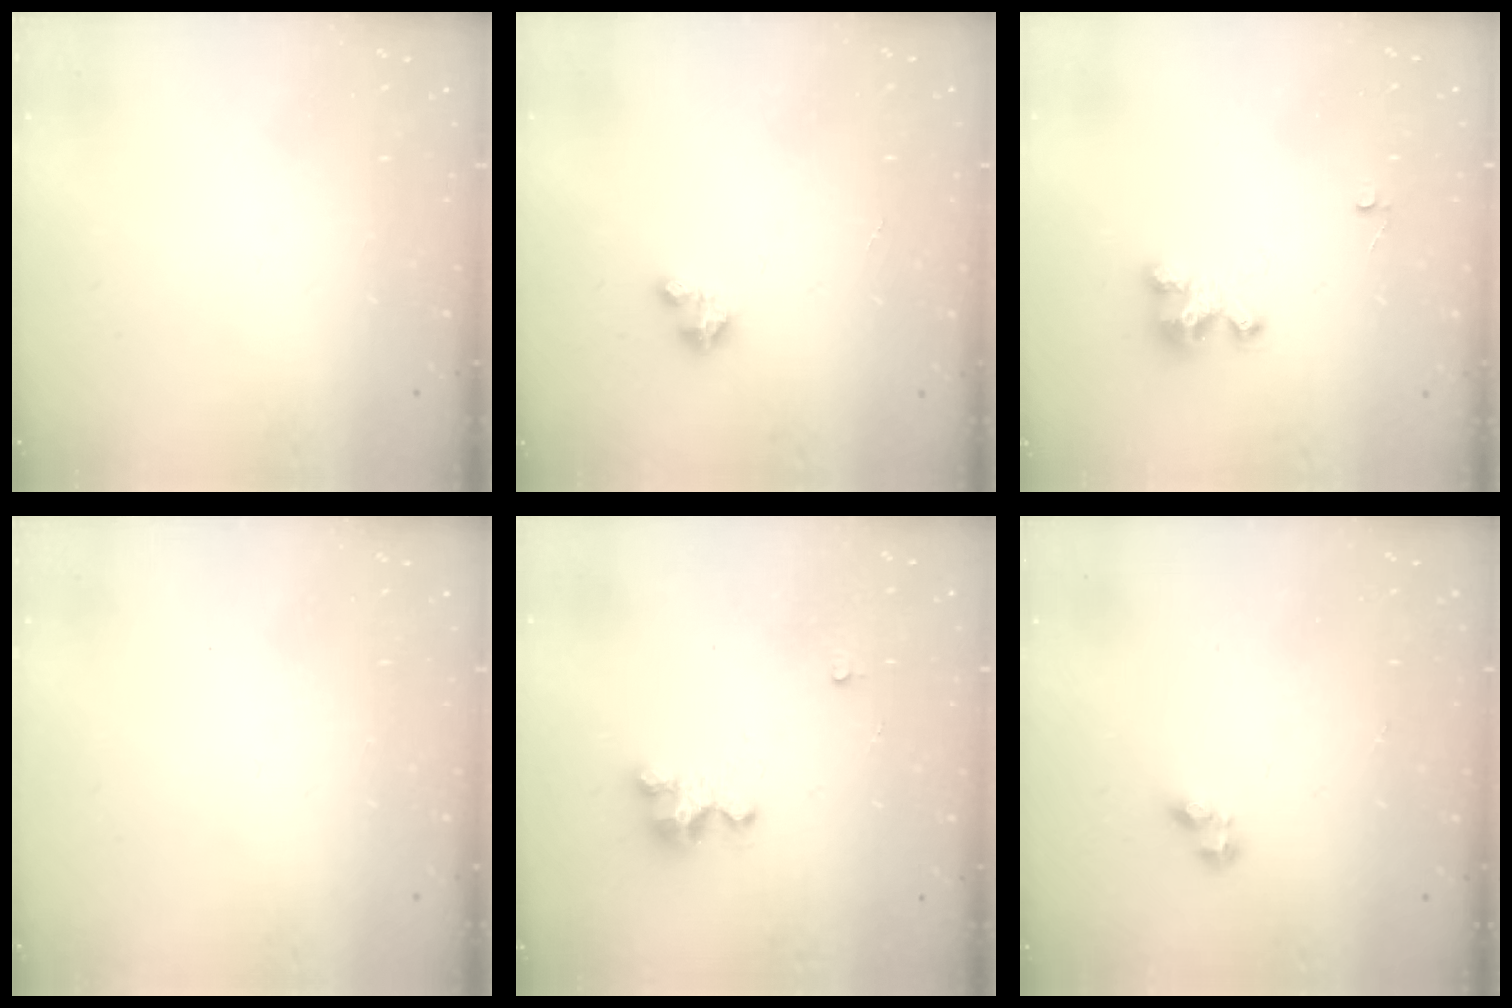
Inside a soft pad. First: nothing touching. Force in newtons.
{"total": 2.0, "press": 2.0, "slide": 0.3}
{"total": 3.6, "press": 3.6, "slide": 0.3}
{"total": 0.0}
{"total": 5.6, "press": 5.6, "slide": 0.2}
{"total": 2.8, "press": 2.8, "slide": 0.3}